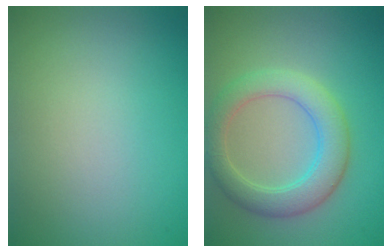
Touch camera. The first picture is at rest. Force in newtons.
{"total": 4.7, "press": 4.6, "slide": 0.4}